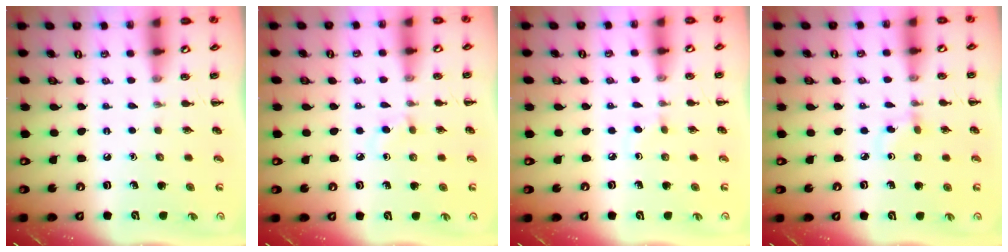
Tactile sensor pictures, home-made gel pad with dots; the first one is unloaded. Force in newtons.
{"total": 1.5, "press": 1.3, "slide": 0.8}
{"total": 2.0, "press": 1.8, "slide": 0.9}
{"total": 3.0, "press": 2.8, "slide": 1.2}